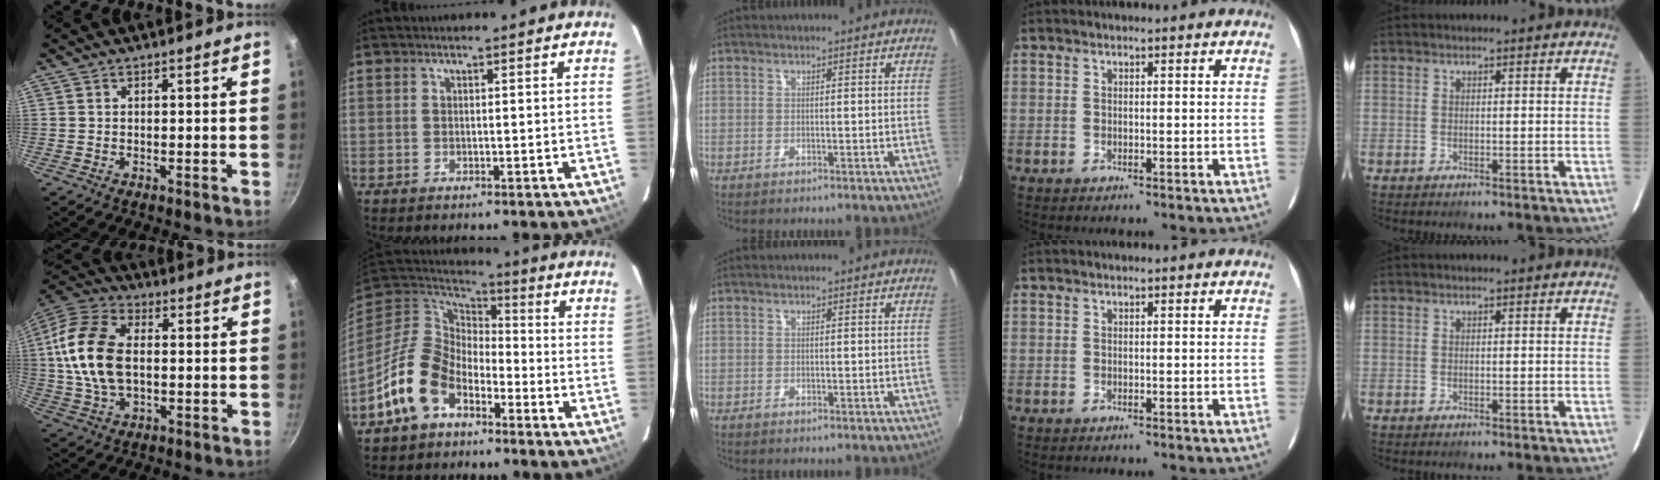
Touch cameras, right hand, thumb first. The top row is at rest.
{"thumb": {"total": 16.1, "force": [0.6, 9.8, 12.7], "torque": [-0.242, 0.022, -0.002]}, "index": {"total": 13.4, "force": [-7.3, 8.5, 7.3], "torque": [-0.163, 0.012, -0.139]}}